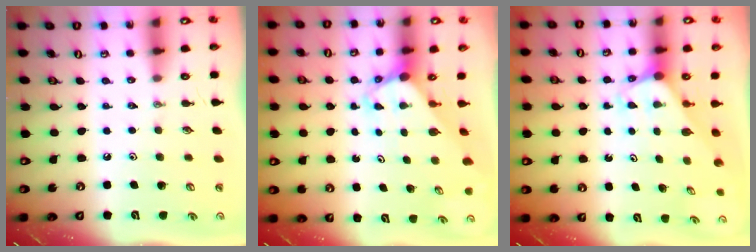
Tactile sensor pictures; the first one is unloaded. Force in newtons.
{"total": 2.9, "press": 2.9, "slide": 0.2}
{"total": 1.9, "press": 1.9, "slide": 0.1}